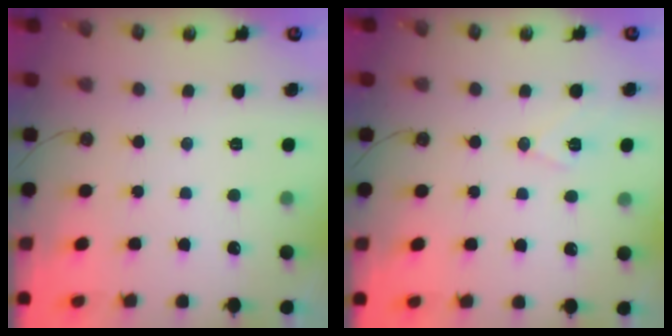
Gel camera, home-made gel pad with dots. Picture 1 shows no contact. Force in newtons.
{"total": 7.1, "press": 6.1, "slide": 3.7}